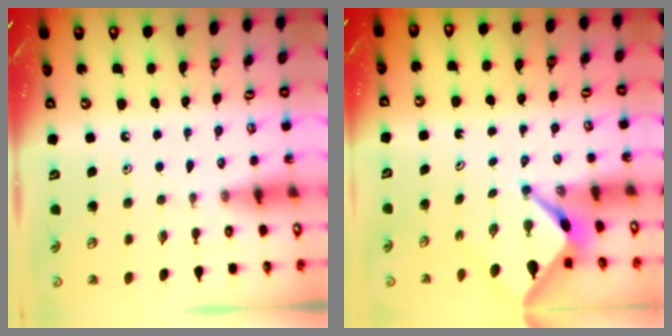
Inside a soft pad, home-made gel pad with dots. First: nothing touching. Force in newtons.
{"total": 3.8, "press": 3.8, "slide": 0.2}